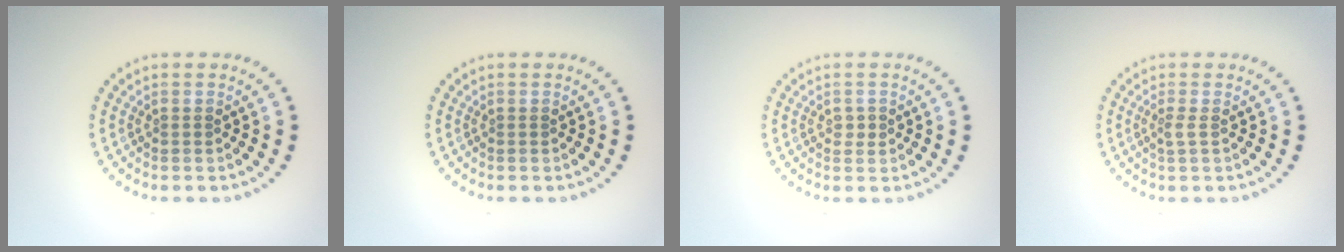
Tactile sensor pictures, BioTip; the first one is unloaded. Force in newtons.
{"total": 0.0}
{"total": 0.9, "press": 0.9, "slide": 0.1}
{"total": 0.9, "press": 0.7, "slide": 0.7}